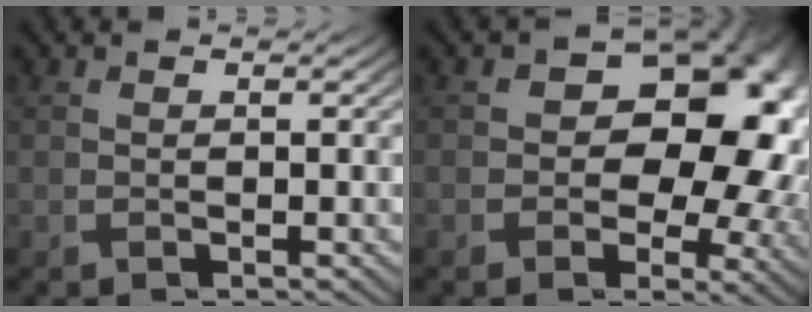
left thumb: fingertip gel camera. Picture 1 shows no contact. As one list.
[{"total": 15.5, "force": [1.3, 10.7, 11.1], "torque": [-0.106, -0.007, 0.013]}]